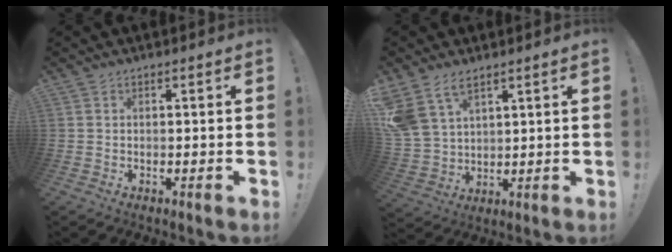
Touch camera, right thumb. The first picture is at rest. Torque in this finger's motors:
{"motor_torque": [1.69, 1.84, 1.60, 0.92, 0.16]}